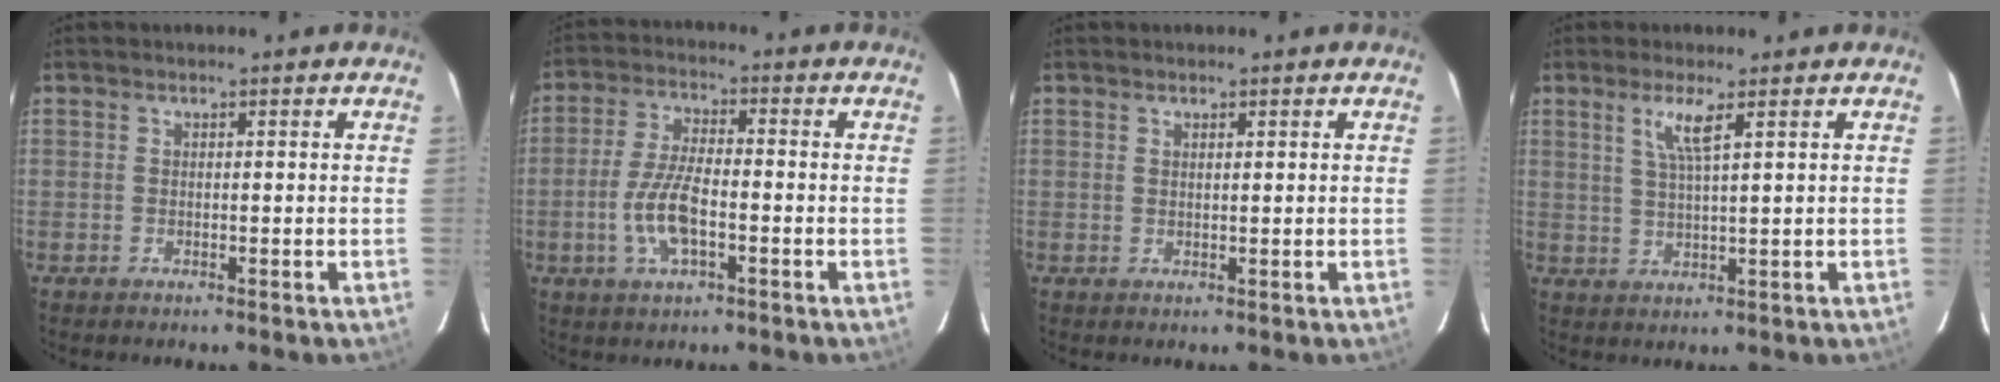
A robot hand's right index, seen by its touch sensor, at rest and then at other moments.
{"total": 8.7, "force": [-2.7, 3.1, 7.7], "torque": [-0.161, 0.000, -0.052]}
{"total": 0.8, "force": [0.6, 0.2, 0.4], "torque": [-0.006, 0.000, 0.011]}
{"total": 4.3, "force": [2.3, 0.0, 3.7], "torque": [-0.074, -0.003, 0.045]}